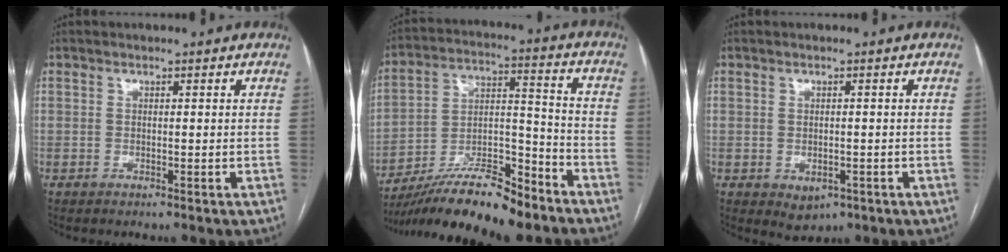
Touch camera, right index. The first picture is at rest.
{"total": 17.5, "force": [-14.4, 3.1, 9.4], "torque": [-0.171, 0.008, -0.252]}
{"total": 2.9, "force": [-1.1, 2.0, 1.9], "torque": [-0.026, -0.003, -0.002]}